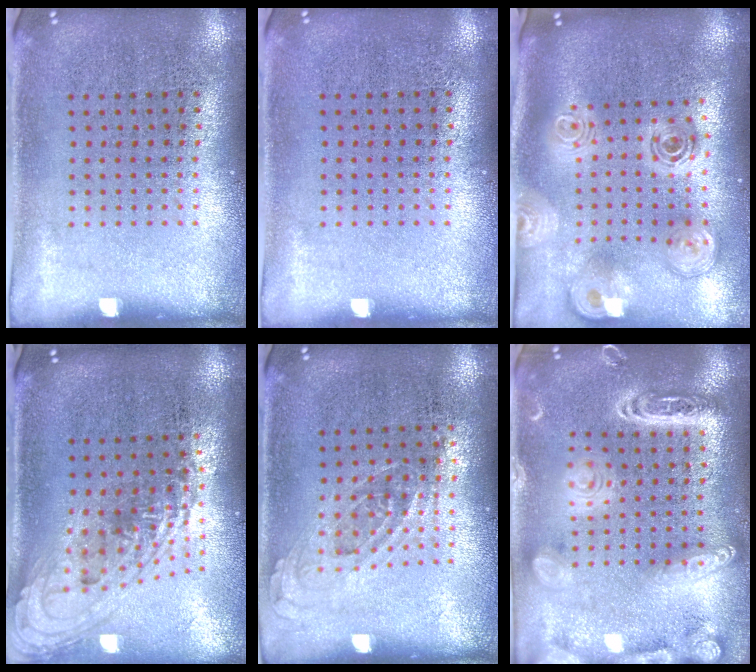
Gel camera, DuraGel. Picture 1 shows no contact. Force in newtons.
{"total": 0.0}
{"total": 2.8, "press": 1.9, "slide": 2.0}
{"total": 1.8, "press": 1.3, "slide": 1.2}
{"total": 0.8, "press": 0.7, "slide": 0.4}
{"total": 3.1, "press": 3.1, "slide": 0.2}